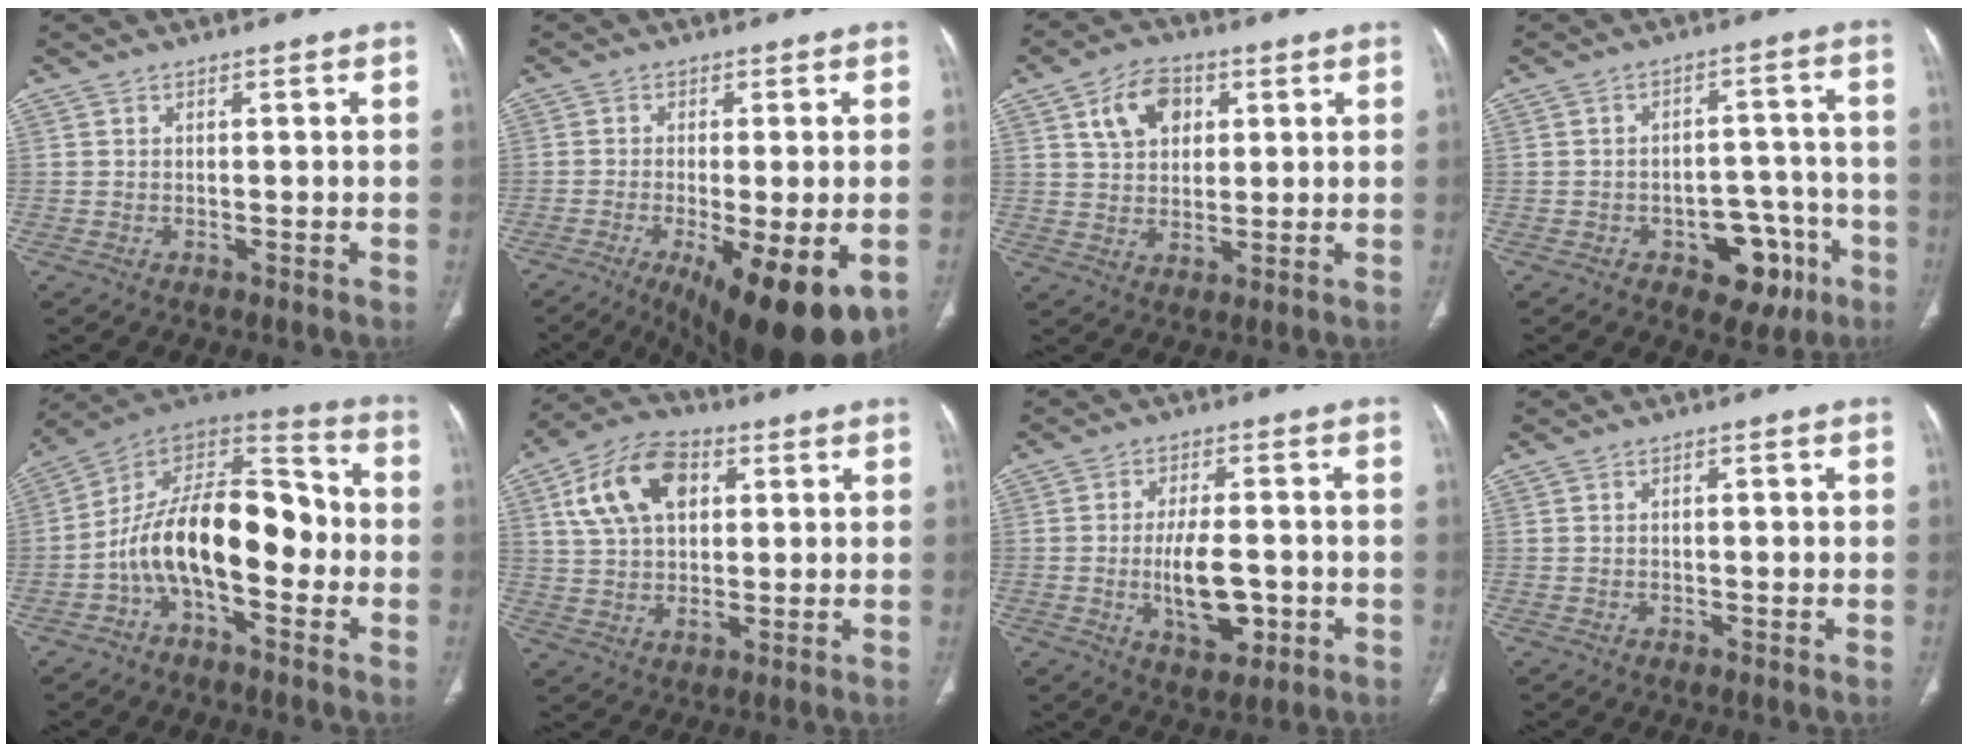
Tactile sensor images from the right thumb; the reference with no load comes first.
{"total": 15.8, "force": [-6.5, 4.3, 13.7], "torque": [-0.181, -0.021, -0.088]}
{"total": 9.0, "force": [3.4, 6.3, 5.5], "torque": [-0.069, -0.007, 0.059]}
{"total": 10.7, "force": [-5.2, 6.5, 6.7], "torque": [-0.049, 0.043, -0.062]}
{"total": 19.2, "force": [-3.7, 9.8, 16.0], "torque": [-0.241, 0.074, -0.071]}
{"total": 14.3, "force": [4.6, 9.0, 10.2], "torque": [-0.174, 0.005, 0.082]}
{"total": 9.8, "force": [-2.0, 4.8, 8.4], "torque": [-0.128, 0.003, -0.025]}
{"total": 1.2, "force": [0.1, 0.5, 1.1], "torque": [-0.019, 0.001, 0.001]}